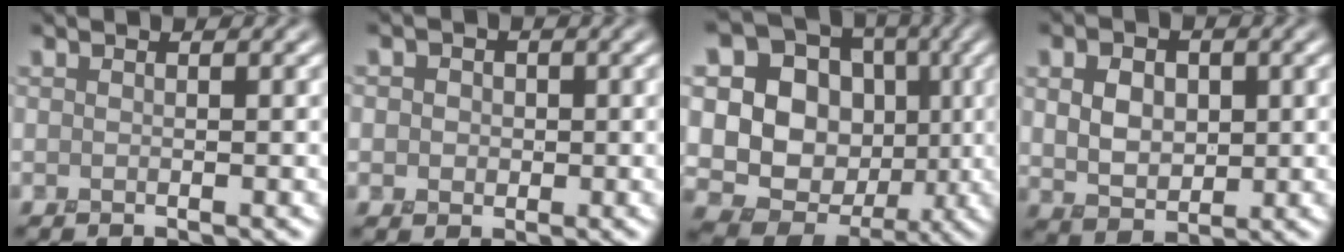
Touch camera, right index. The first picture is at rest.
{"total": 2.4, "force": [0.2, 2.1, 1.0], "torque": [-0.011, 0.007, -0.006]}
{"total": 17.6, "force": [0.8, 15.5, 8.3], "torque": [-0.192, 0.056, 0.002]}
{"total": 5.2, "force": [0.8, 3.8, 3.4], "torque": [-0.064, 0.009, 0.005]}